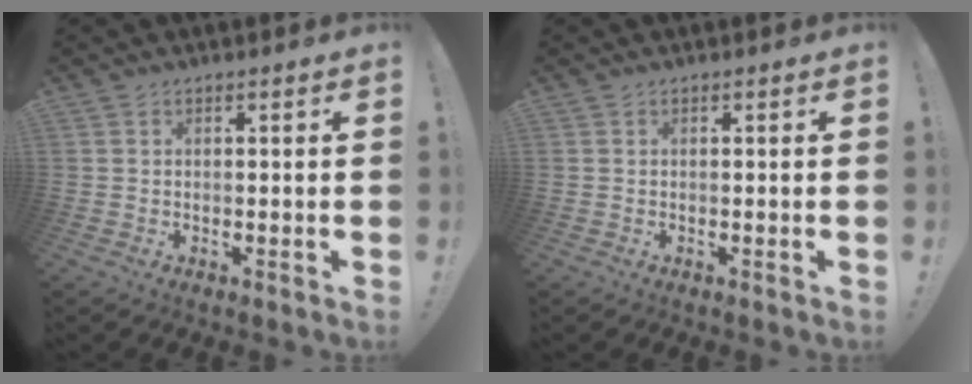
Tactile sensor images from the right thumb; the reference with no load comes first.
{"total": 0.0}